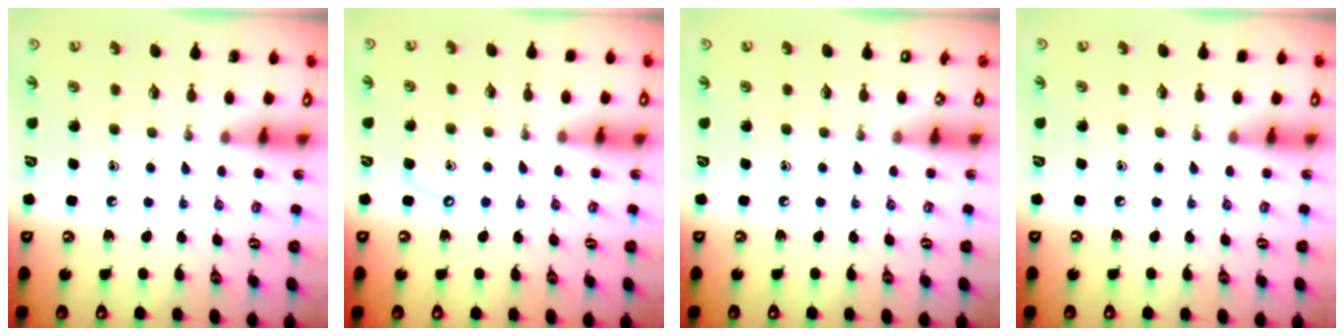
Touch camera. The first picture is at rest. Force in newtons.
{"total": 4.2, "press": 4.2, "slide": 0.6}
{"total": 0.0}
{"total": 2.3, "press": 2.2, "slide": 0.4}